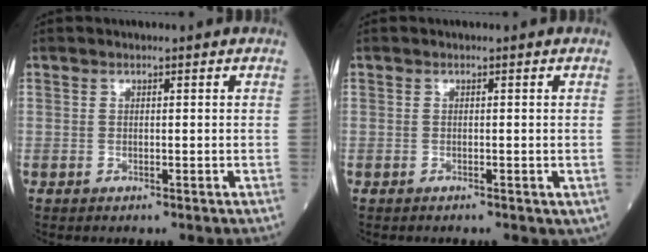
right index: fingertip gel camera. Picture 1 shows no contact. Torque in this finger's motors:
{"motor_torque": [1.22, -0.93, 0.09, 0.02]}